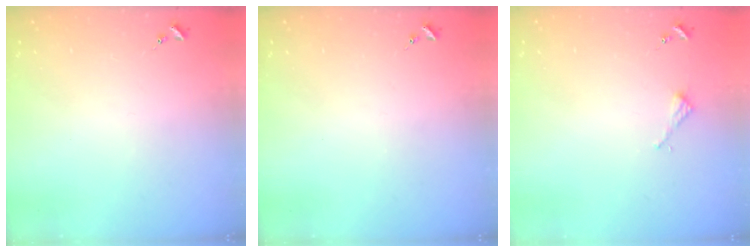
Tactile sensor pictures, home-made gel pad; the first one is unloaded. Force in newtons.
{"total": 0.0}
{"total": 2.2, "press": 2.2, "slide": 0.2}